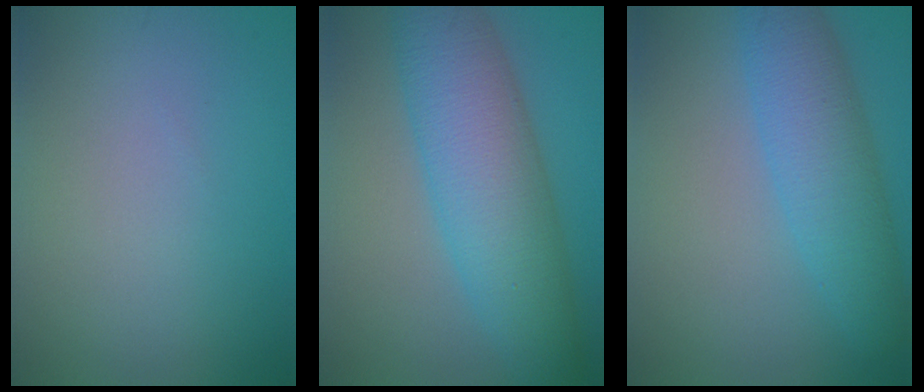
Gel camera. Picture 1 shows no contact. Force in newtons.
{"total": 9.2, "press": 9.2, "slide": 0.1}
{"total": 6.0, "press": 6.0, "slide": 0.1}